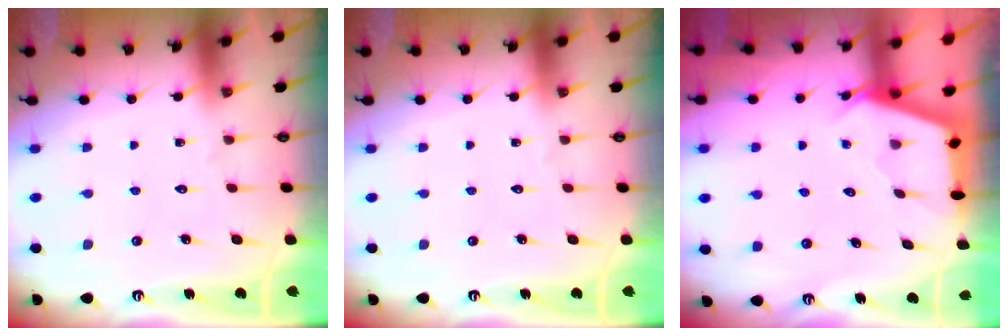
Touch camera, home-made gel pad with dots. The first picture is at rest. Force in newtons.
{"total": 0.0}
{"total": 2.7, "press": 2.7, "slide": 0.3}